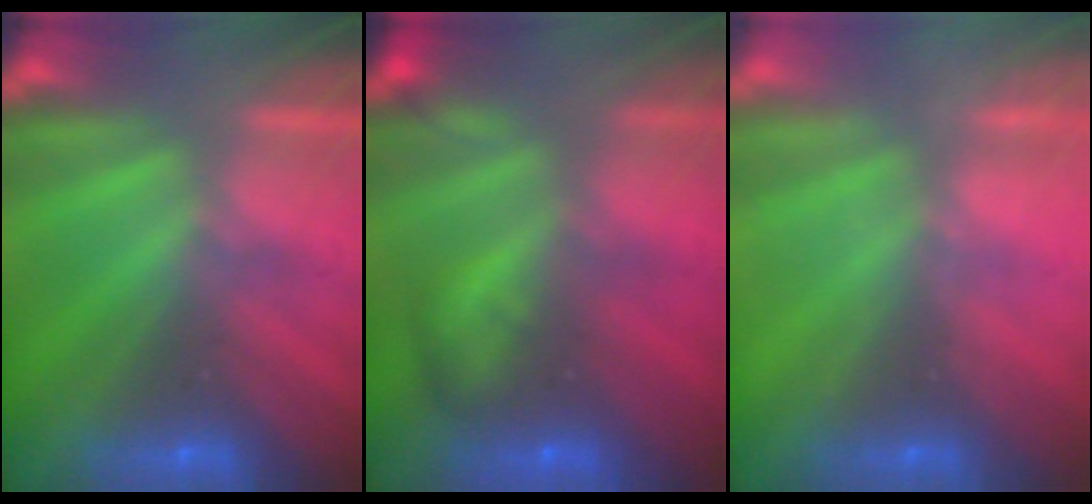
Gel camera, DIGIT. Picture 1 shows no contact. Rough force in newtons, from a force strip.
{"total": 5.7}
{"total": 2.1}